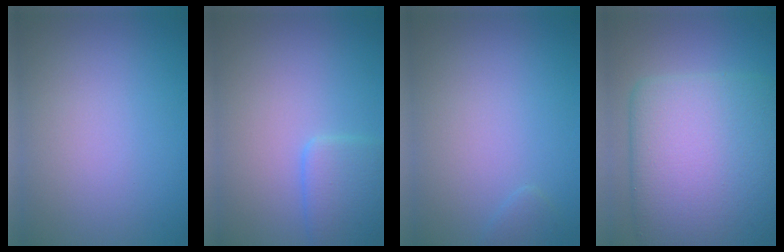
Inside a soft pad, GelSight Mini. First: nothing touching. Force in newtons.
{"total": 2.9, "press": 2.9, "slide": 0.2}
{"total": 0.8, "press": 0.8, "slide": 0.1}
{"total": 13.7, "press": 13.7, "slide": 0.1}